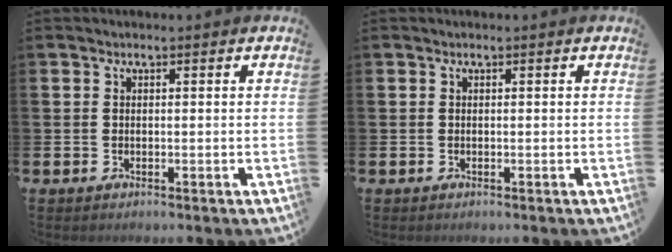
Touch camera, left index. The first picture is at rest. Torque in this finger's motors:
{"motor_torque": [0.00, 0.00, 0.00, -0.01]}